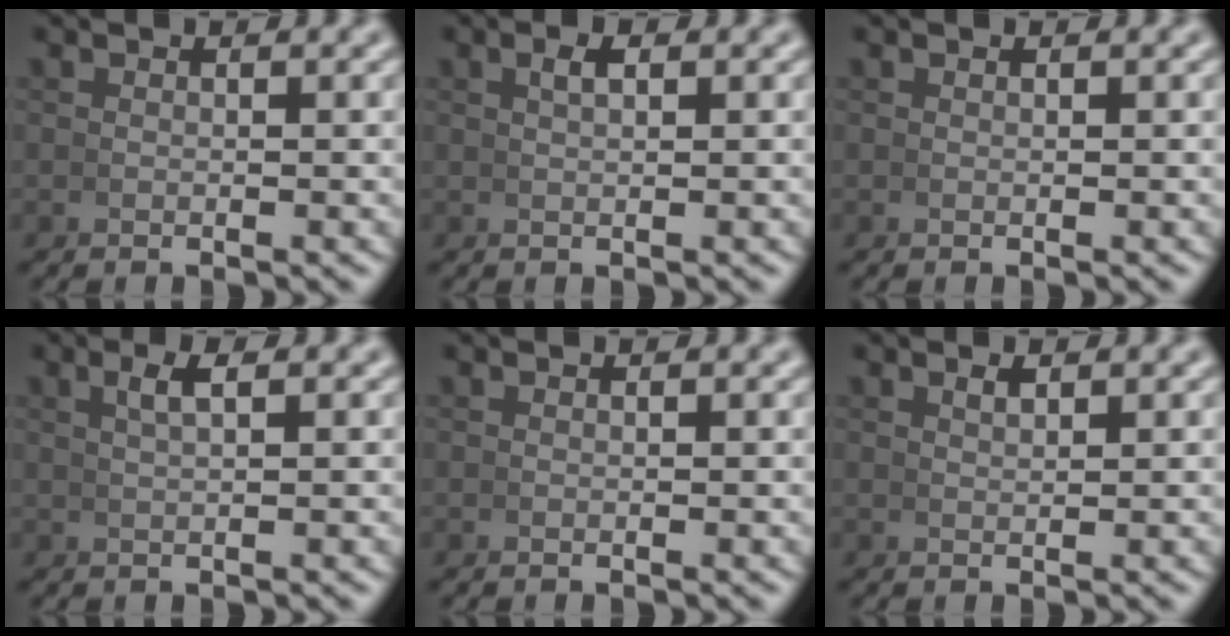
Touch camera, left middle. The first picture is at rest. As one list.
[{"total": 1.2, "force": [0.6, 0.4, 1.0], "torque": [-0.015, 0.003, 0.010]}, {"total": 0.0}, {"total": 1.9, "force": [1.0, 0.1, 1.6], "torque": [-0.028, 0.005, 0.018]}, {"total": 0.0}, {"total": 0.8, "force": [0.6, 0.1, 0.5], "torque": [-0.004, 0.002, 0.014]}]